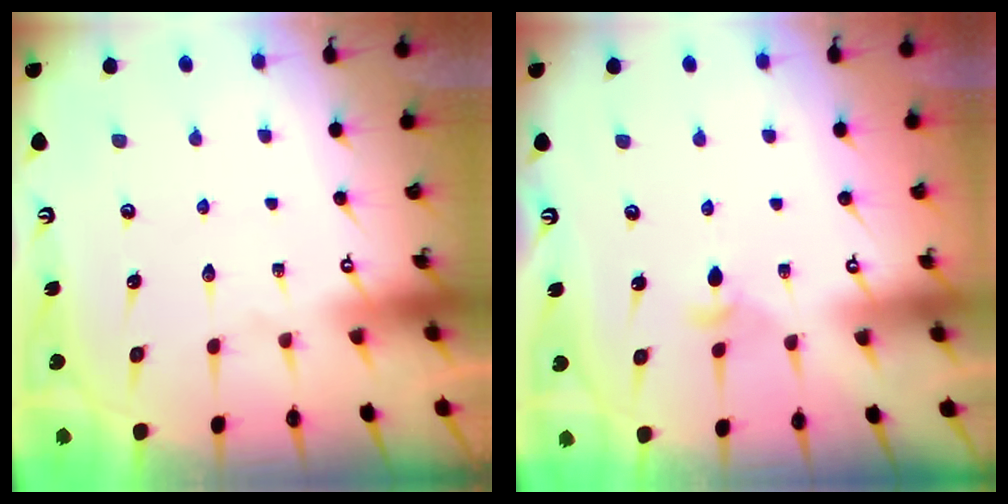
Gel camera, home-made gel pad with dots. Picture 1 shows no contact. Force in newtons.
{"total": 3.8, "press": 3.7, "slide": 0.8}